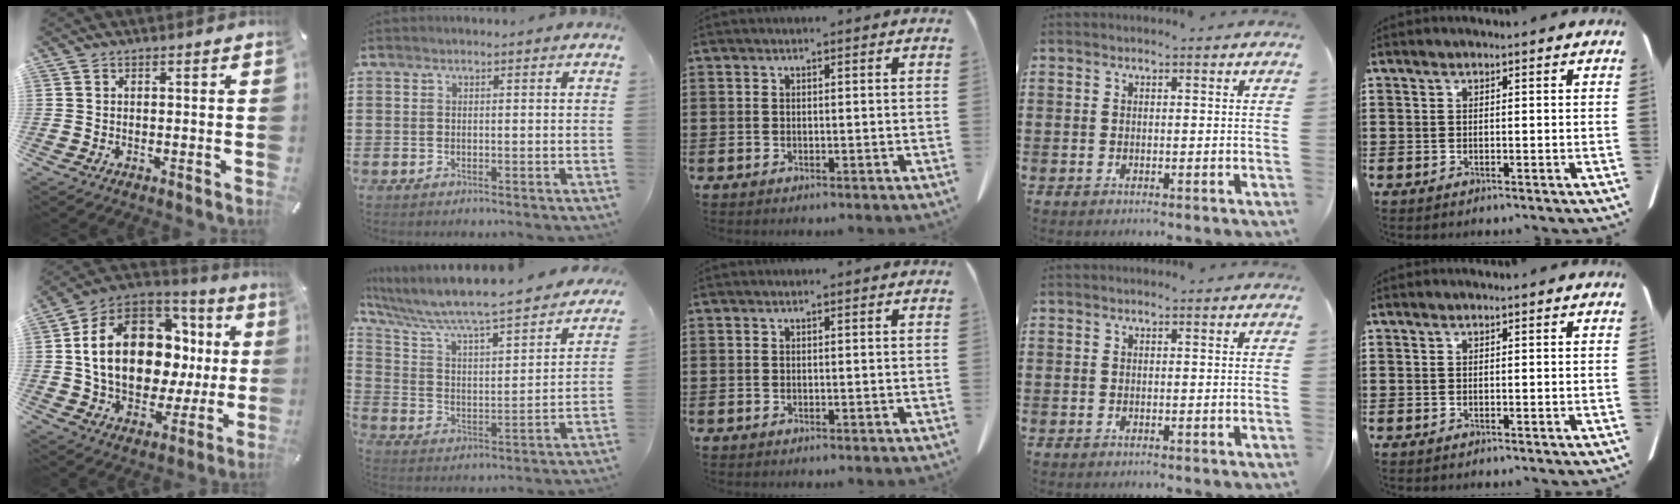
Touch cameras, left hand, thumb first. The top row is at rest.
{"thumb": {"total": 23.5, "force": [3.9, 15.8, 17.0], "torque": [-0.317, -0.019, 0.071]}, "index": {"total": 7.2, "force": [6.5, 0.6, 3.1], "torque": [-0.092, -0.057, 0.103]}}